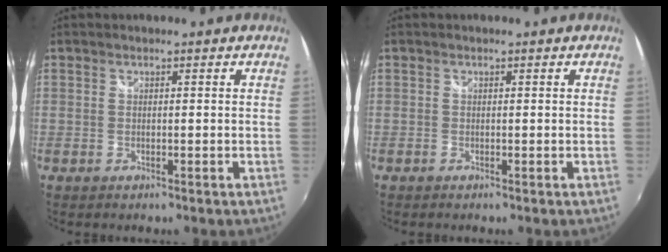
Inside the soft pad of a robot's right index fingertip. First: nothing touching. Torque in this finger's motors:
{"motor_torque": [0.00, 0.00, 0.00, -0.02]}